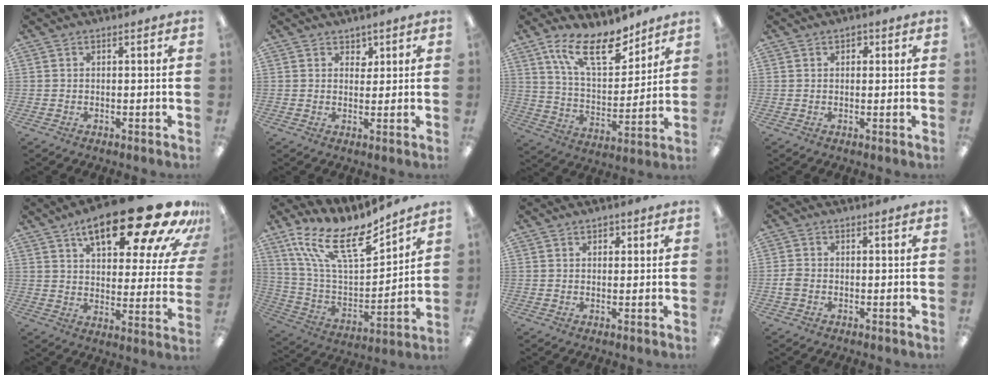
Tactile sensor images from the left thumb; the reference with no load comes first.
{"total": 2.7, "force": [1.7, 2.1, 0.1], "torque": [0.007, -0.005, 0.027]}
{"total": 17.3, "force": [11.7, 7.3, 10.5], "torque": [-0.182, -0.054, 0.205]}
{"total": 1.7, "force": [0.7, 1.3, 0.7], "torque": [0.001, -0.002, 0.008]}
{"total": 24.7, "force": [15.7, 8.2, 17.2], "torque": [-0.244, -0.098, 0.249]}
{"total": 19.0, "force": [13.5, 6.5, 11.7], "torque": [-0.223, -0.086, 0.238]}
{"total": 1.8, "force": [1.1, 1.3, 0.6], "torque": [0.002, -0.002, 0.014]}
{"total": 2.4, "force": [-0.6, 2.0, 1.3], "torque": [-0.023, 0.005, -0.012]}